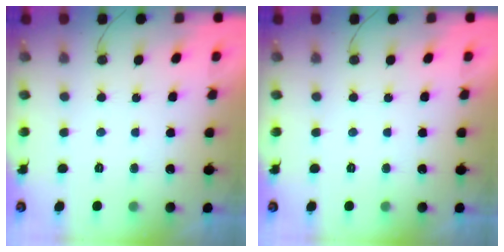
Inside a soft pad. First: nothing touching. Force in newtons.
{"total": 0.0}